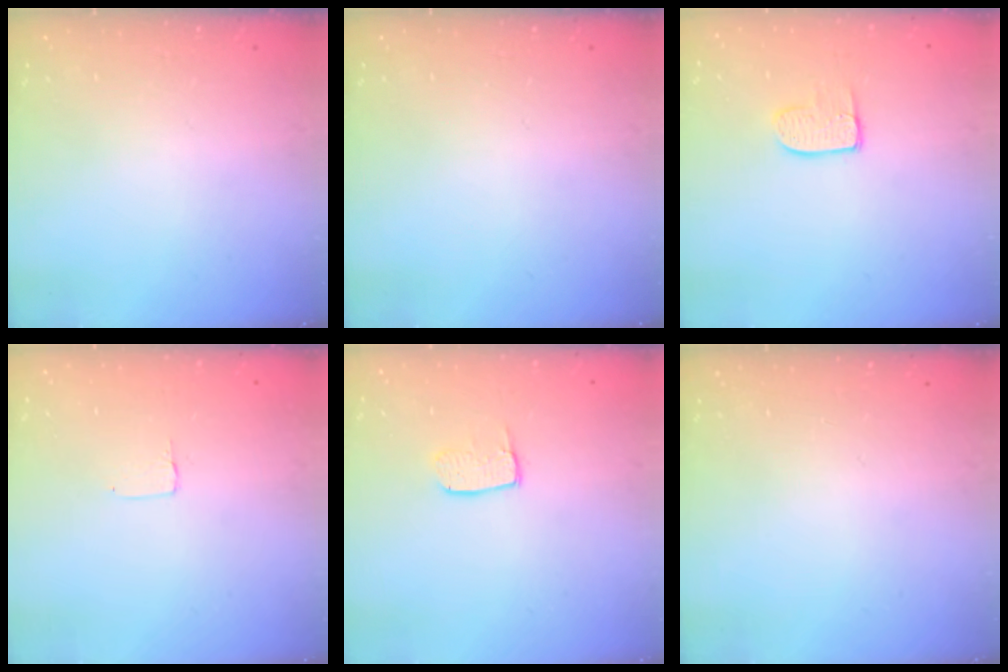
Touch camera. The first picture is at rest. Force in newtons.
{"total": 0.0}
{"total": 6.8, "press": 6.7, "slide": 0.4}
{"total": 3.1, "press": 3.1, "slide": 0.2}
{"total": 5.8, "press": 5.8, "slide": 0.4}
{"total": 0.0}